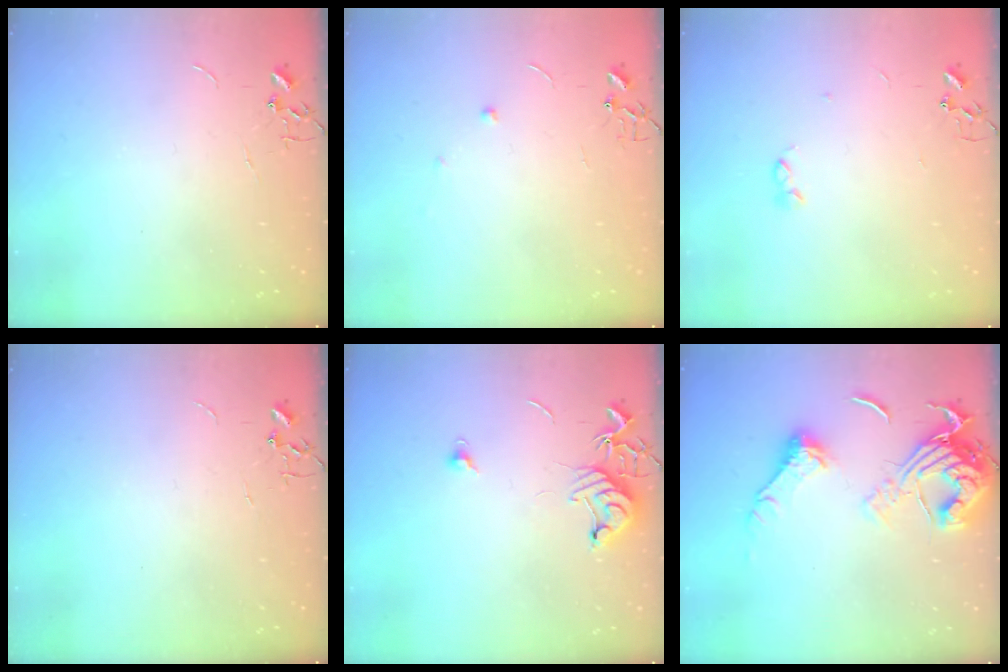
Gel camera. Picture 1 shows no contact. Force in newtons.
{"total": 3.8, "press": 3.7, "slide": 0.6}
{"total": 2.8, "press": 2.7, "slide": 0.5}
{"total": 0.0}
{"total": 9.9, "press": 9.9, "slide": 0.8}
{"total": 16.8, "press": 16.7, "slide": 1.8}